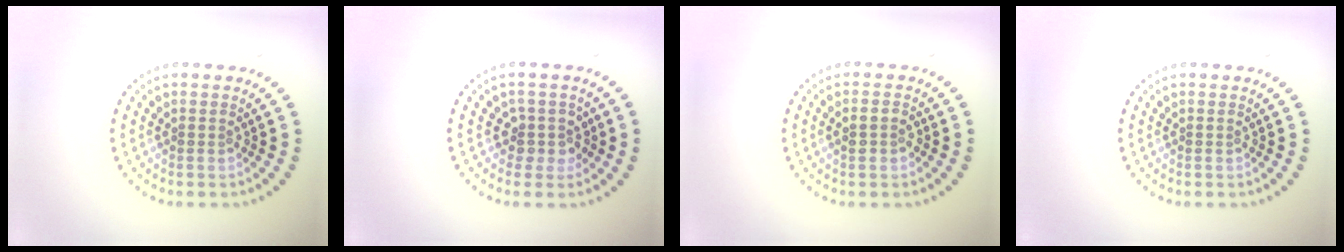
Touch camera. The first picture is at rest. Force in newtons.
{"total": 2.0, "press": 1.6, "slide": 1.2}
{"total": 1.5, "press": 1.4, "slide": 0.4}
{"total": 0.0}